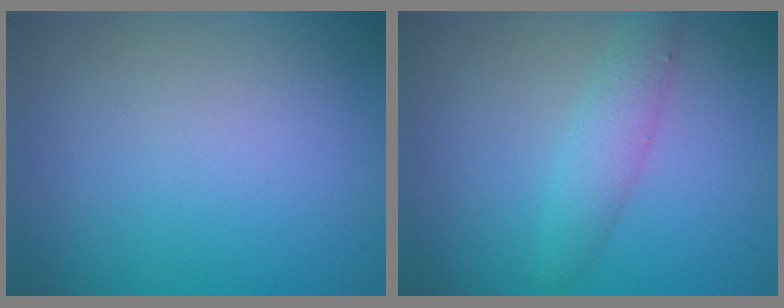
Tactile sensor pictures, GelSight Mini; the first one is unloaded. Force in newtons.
{"total": 2.4, "press": 2.4, "slide": 0.1}